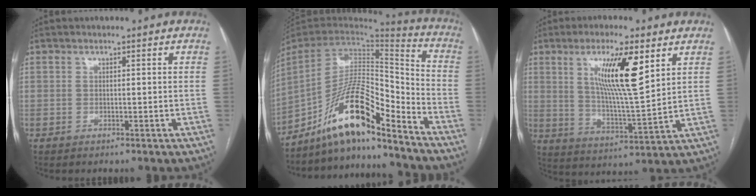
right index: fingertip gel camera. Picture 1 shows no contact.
{"total": 15.6, "force": [-12.1, 2.1, 9.7], "torque": [-0.169, 0.026, -0.214]}
{"total": 12.5, "force": [5.3, 1.3, 11.2], "torque": [-0.205, -0.008, 0.096]}